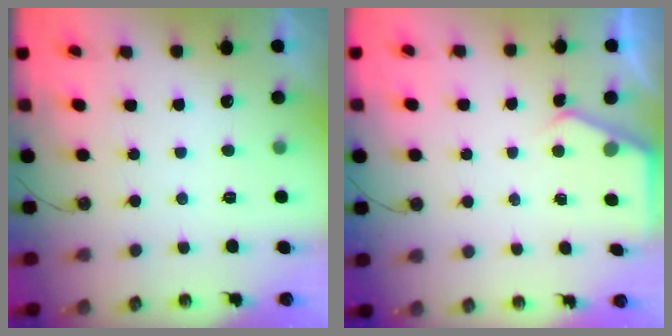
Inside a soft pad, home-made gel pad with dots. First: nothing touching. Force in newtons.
{"total": 2.2, "press": 2.2, "slide": 0.3}